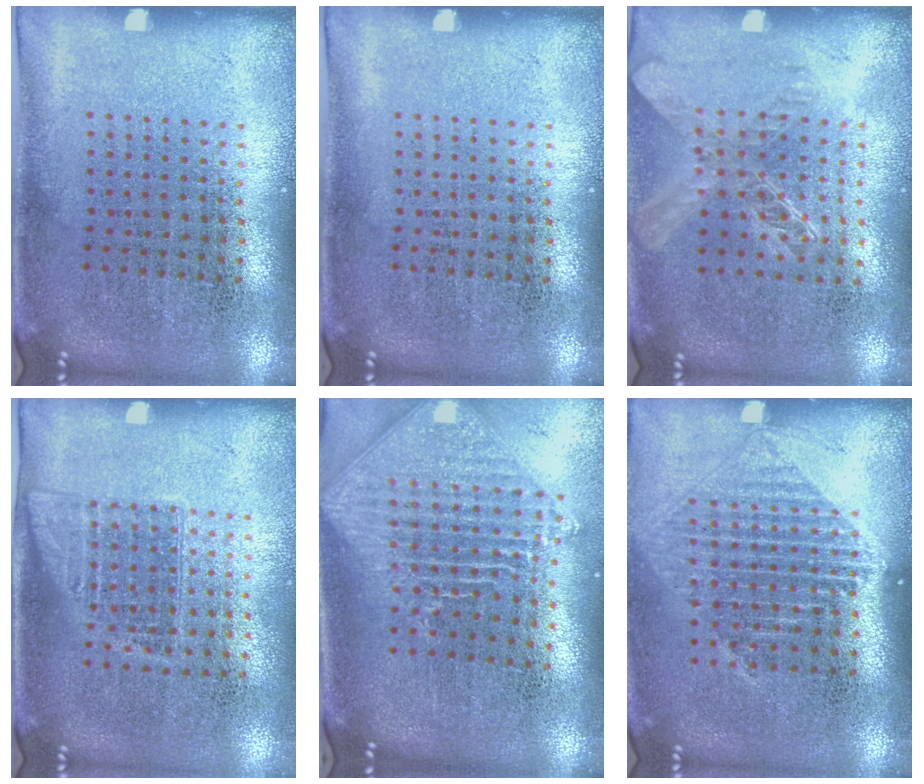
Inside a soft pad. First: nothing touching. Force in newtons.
{"total": 0.0}
{"total": 1.4, "press": 1.2, "slide": 0.6}
{"total": 1.0, "press": 0.9, "slide": 0.5}
{"total": 2.3, "press": 1.8, "slide": 1.4}
{"total": 1.4, "press": 1.3, "slide": 0.6}